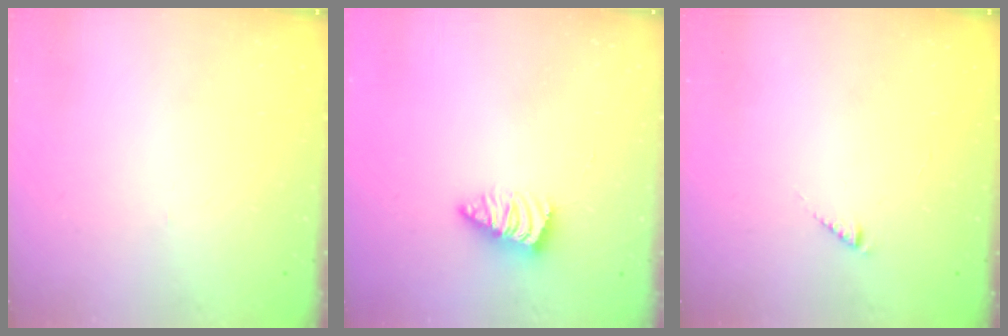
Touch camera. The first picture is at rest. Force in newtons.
{"total": 3.5, "press": 3.5, "slide": 0.5}
{"total": 2.7, "press": 2.6, "slide": 0.4}